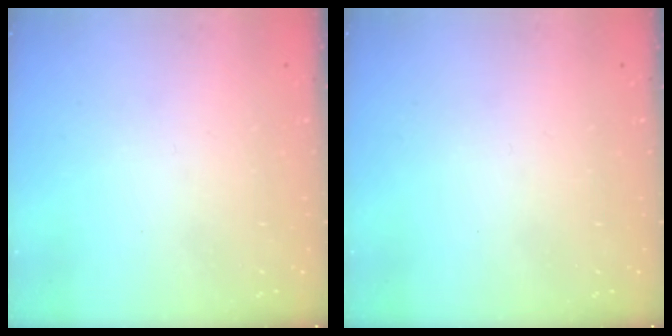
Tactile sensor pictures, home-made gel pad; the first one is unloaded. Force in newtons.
{"total": 0.0}